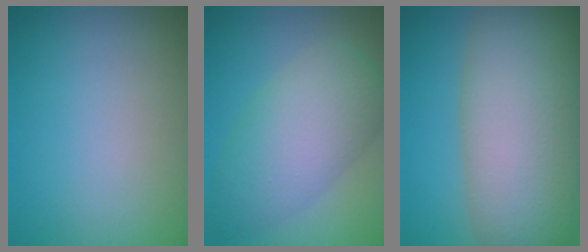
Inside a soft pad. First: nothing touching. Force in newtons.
{"total": 6.9, "press": 6.9, "slide": 0.3}
{"total": 13.1, "press": 13.1, "slide": 0.5}